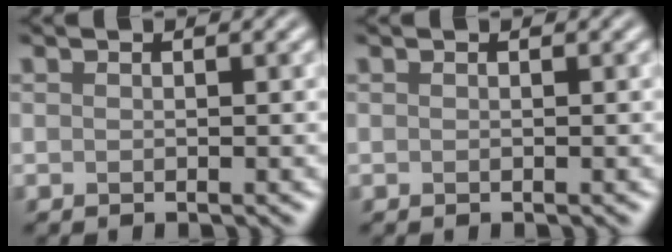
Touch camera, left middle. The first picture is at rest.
{"total": 0.0}